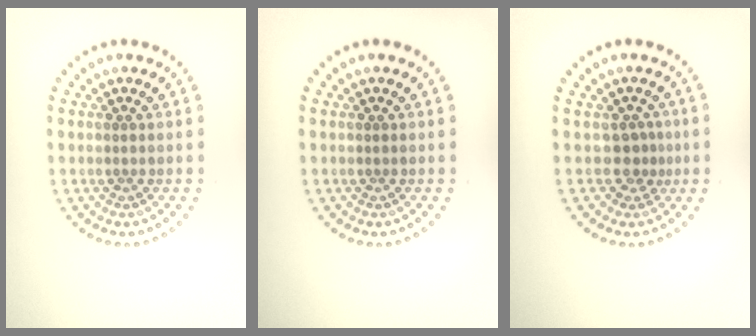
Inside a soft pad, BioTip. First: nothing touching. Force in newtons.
{"total": 0.0}
{"total": 1.9, "press": 1.4, "slide": 1.2}